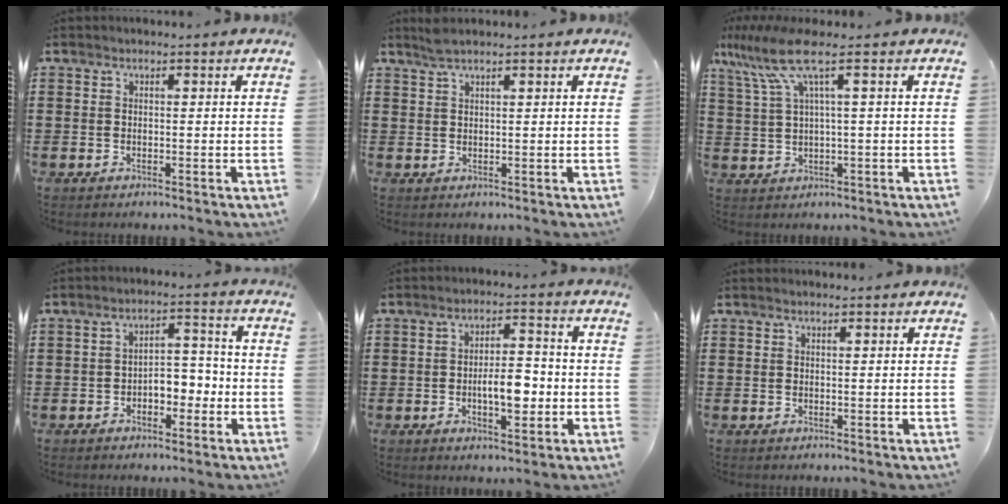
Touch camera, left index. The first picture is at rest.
{"total": 2.3, "force": [1.8, 0.2, 1.4], "torque": [-0.030, 0.002, 0.032]}
{"total": 7.8, "force": [3.1, 1.1, 7.1], "torque": [-0.168, -0.013, 0.046]}
{"total": 4.5, "force": [-1.9, 2.7, 3.0], "torque": [-0.050, 0.006, -0.042]}
{"total": 6.4, "force": [-1.2, 2.9, 5.6], "torque": [-0.083, 0.002, -0.026]}
{"total": 0.6, "force": [0.4, 0.0, 0.3], "torque": [-0.008, -0.001, 0.009]}